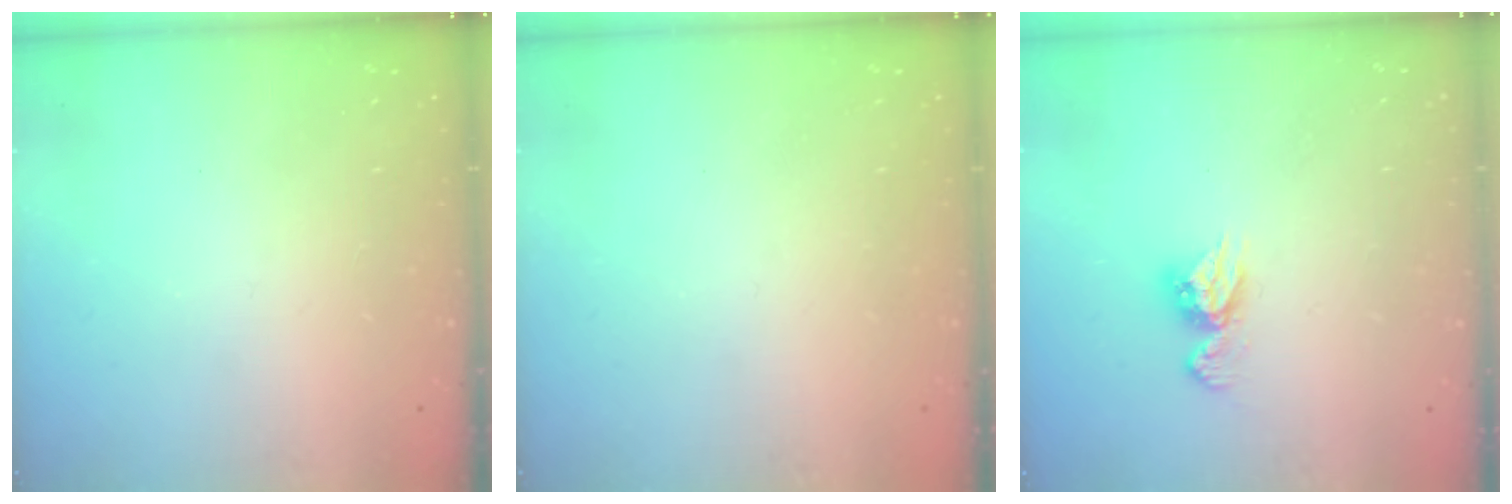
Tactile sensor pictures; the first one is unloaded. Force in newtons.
{"total": 0.0}
{"total": 7.8, "press": 7.8, "slide": 0.6}